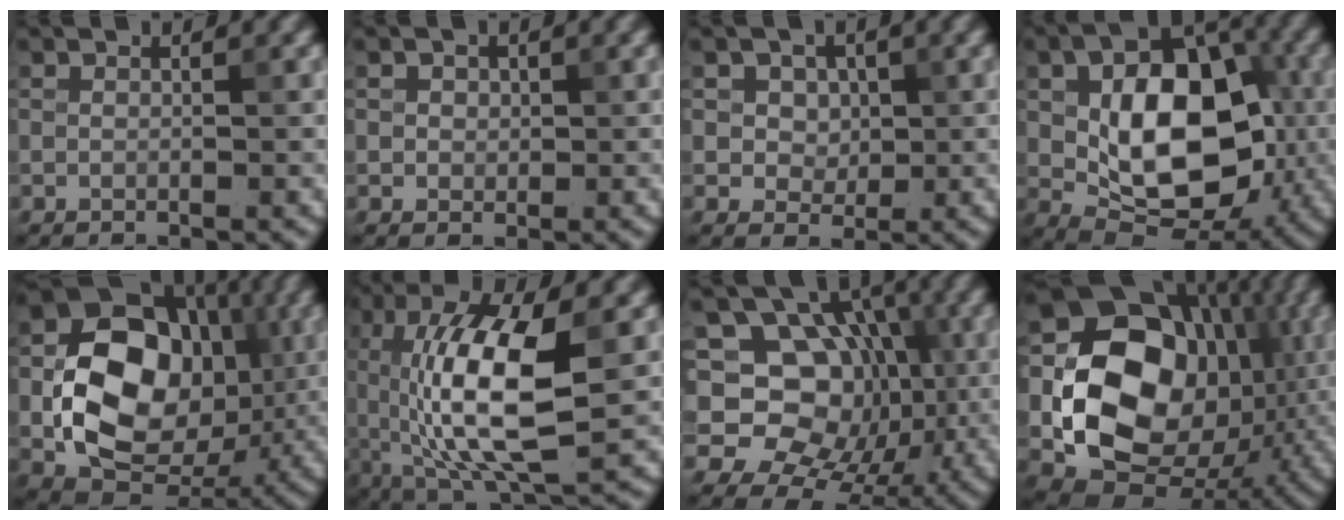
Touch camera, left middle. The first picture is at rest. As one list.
[{"total": 1.1, "force": [0.3, 1.0, 0.4], "torque": [-0.003, 0.000, 0.005]}, {"total": 3.7, "force": [1.4, 2.9, 1.8], "torque": [-0.038, -0.001, 0.023]}, {"total": 12.1, "force": [-0.1, 7.8, 9.3], "torque": [-0.137, 0.002, 0.000]}, {"total": 13.5, "force": [-0.4, 9.8, 9.2], "torque": [-0.134, 0.001, -0.011]}, {"total": 10.9, "force": [-0.3, 4.1, 10.1], "torque": [-0.186, 0.007, -0.009]}, {"total": 10.5, "force": [0.0, 8.5, 6.2], "torque": [-0.073, 0.007, -0.022]}, {"total": 14.3, "force": [-0.3, 11.4, 8.7], "torque": [-0.121, -0.014, -0.013]}]